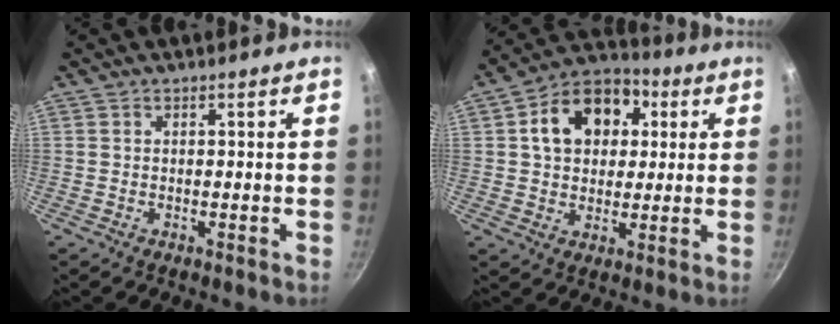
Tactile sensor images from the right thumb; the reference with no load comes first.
{"total": 14.8, "force": [3.6, 11.1, 9.1], "torque": [-0.118, 0.021, 0.044]}